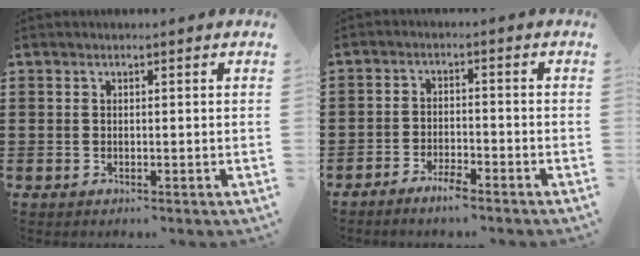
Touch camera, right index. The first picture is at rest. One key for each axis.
{"total": 2.9, "fx": -2.8, "fy": 0.5, "fz": 0.9, "tx": -0.017, "ty": 0.006, "tz": -0.054}